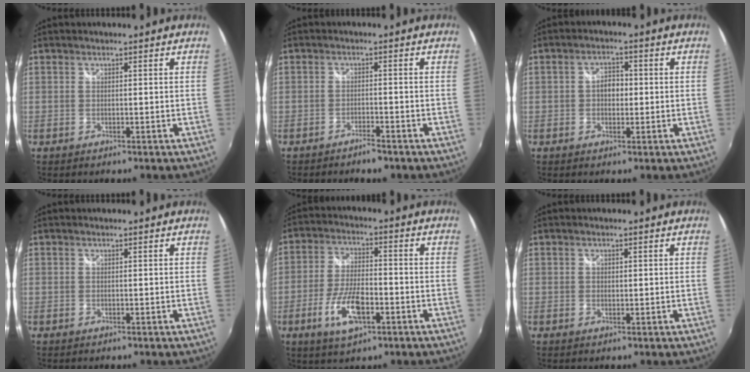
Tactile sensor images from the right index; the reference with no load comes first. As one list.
[{"total": 2.6, "force": [-2.3, 0.7, 1.2], "torque": [-0.029, -0.002, -0.037]}, {"total": 3.5, "force": [-0.2, 2.5, 2.3], "torque": [-0.036, 0.008, -0.005]}, {"total": 0.0}, {"total": 10.1, "force": [-4.3, 4.0, 8.2], "torque": [-0.169, -0.008, -0.077]}, {"total": 0.7, "force": [0.1, 0.7, 0.3], "torque": [-0.004, 0.001, 0.001]}]